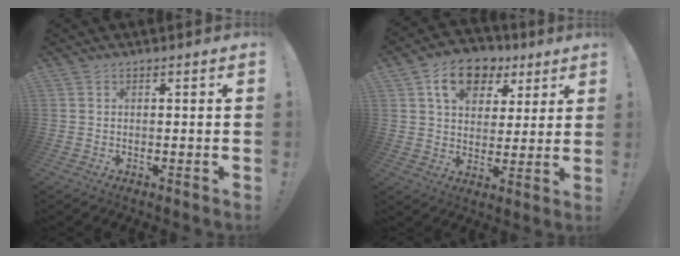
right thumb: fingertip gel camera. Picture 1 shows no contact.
{"total": 12.1, "force": [6.0, 8.7, 6.0], "torque": [-0.091, -0.020, 0.113]}